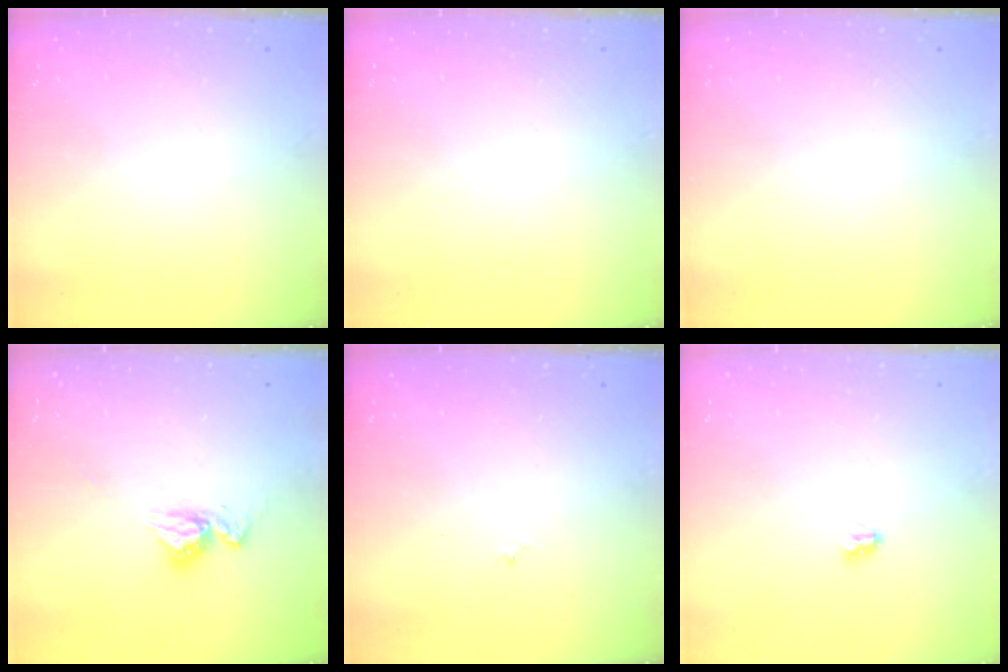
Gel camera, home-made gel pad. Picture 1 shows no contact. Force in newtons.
{"total": 0.0}
{"total": 0.0}
{"total": 8.7, "press": 8.6, "slide": 0.7}
{"total": 3.0, "press": 2.9, "slide": 0.3}
{"total": 2.9, "press": 2.9, "slide": 0.3}